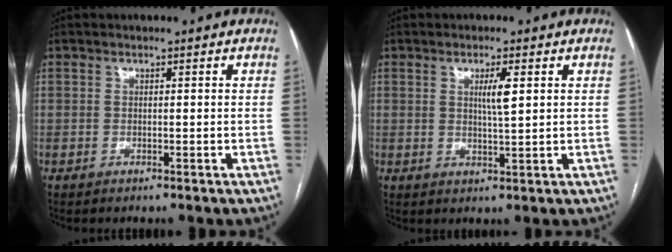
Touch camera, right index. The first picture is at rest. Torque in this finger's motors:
{"motor_torque": [0.39, 0.21, 0.09, 0.08]}